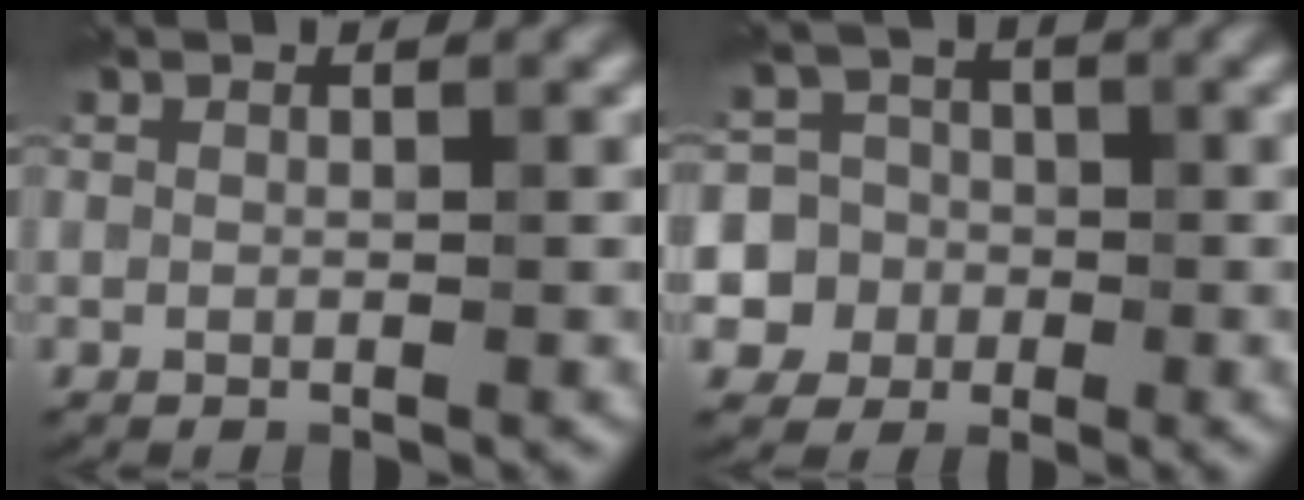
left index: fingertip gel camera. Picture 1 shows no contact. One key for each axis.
{"total": 9.0, "fx": -1.8, "fy": 8.6, "fz": 1.5, "tx": -0.040, "ty": 0.001, "tz": -0.049}